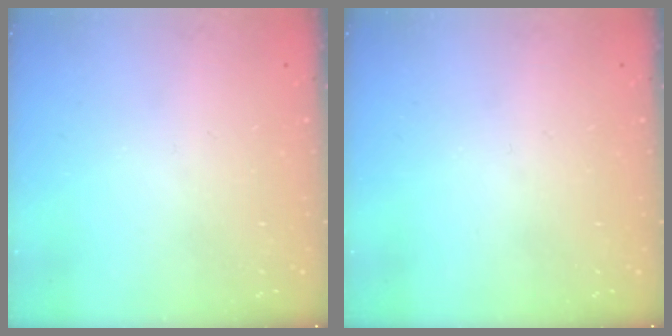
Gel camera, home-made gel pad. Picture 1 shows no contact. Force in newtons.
{"total": 0.0}